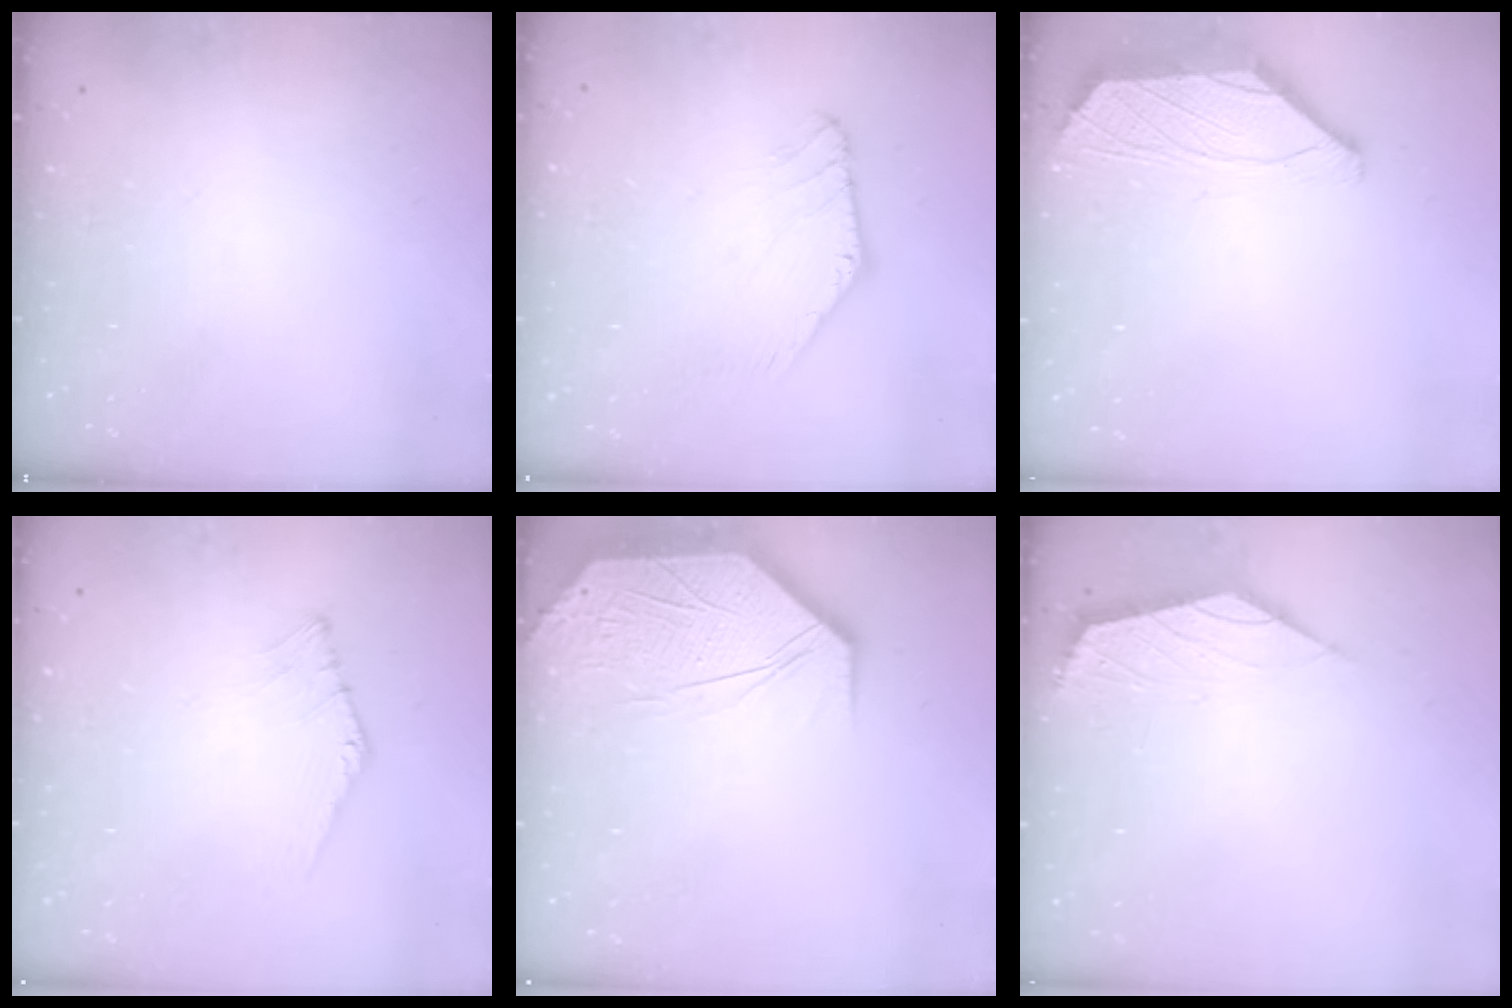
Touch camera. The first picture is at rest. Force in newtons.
{"total": 1.0, "press": 1.0, "slide": 0.0}
{"total": 2.2, "press": 2.1, "slide": 0.7}
{"total": 0.0}
{"total": 12.8, "press": 12.7, "slide": 1.6}
{"total": 1.6, "press": 1.5, "slide": 0.5}